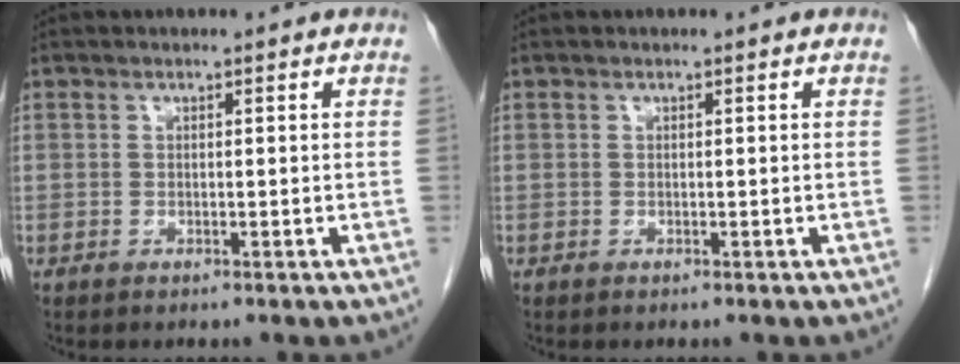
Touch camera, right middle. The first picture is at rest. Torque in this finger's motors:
{"motor_torque": [-0.03, 0.02, 0.00, -0.01]}